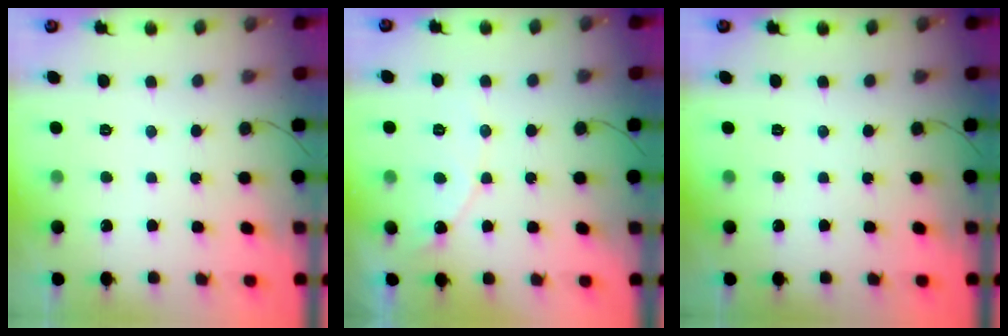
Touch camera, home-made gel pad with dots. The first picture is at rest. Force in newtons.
{"total": 5.5, "press": 5.5, "slide": 0.3}
{"total": 0.0}